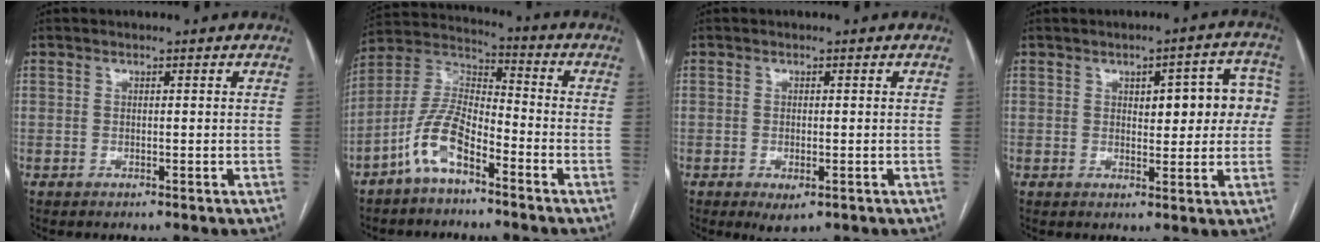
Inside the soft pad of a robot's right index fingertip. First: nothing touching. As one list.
[{"total": 10.0, "force": [-5.8, 3.8, 7.2], "torque": [-0.161, 0.014, -0.115]}, {"total": 2.8, "force": [-1.3, 1.2, 2.2], "torque": [-0.033, -0.004, -0.008]}, {"total": 6.9, "force": [1.8, 3.2, 5.9], "torque": [-0.052, 0.021, 0.024]}]